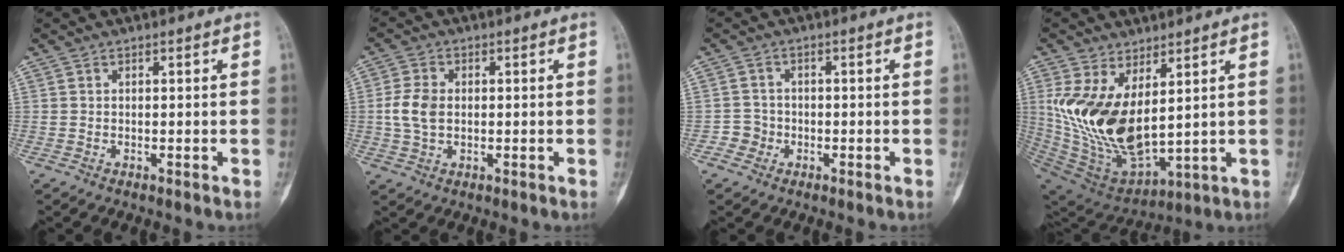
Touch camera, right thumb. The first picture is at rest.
{"total": 6.0, "force": [0.2, 4.0, 4.4], "torque": [-0.096, 0.004, 0.004]}
{"total": 2.5, "force": [-1.0, 2.3, -0.1], "torque": [0.017, 0.009, -0.023]}
{"total": 18.1, "force": [4.0, 9.2, 15.1], "torque": [-0.293, -0.038, 0.103]}